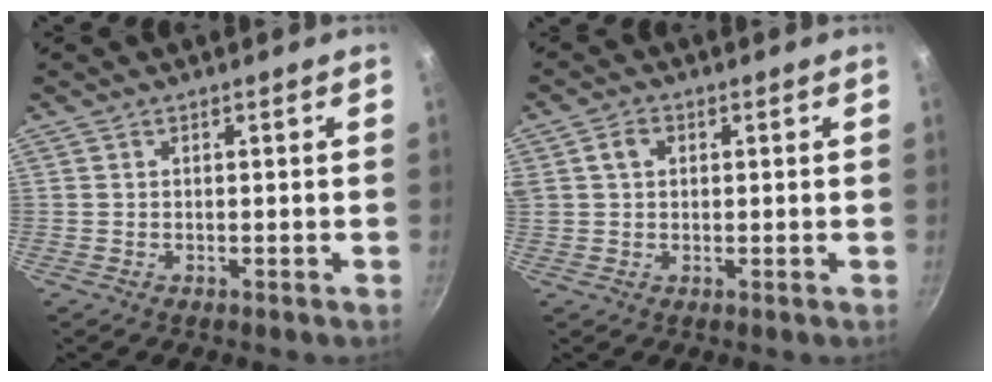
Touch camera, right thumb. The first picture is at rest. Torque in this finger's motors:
{"motor_torque": [1.14, 3.87, 1.19, 0.54, 0.90]}